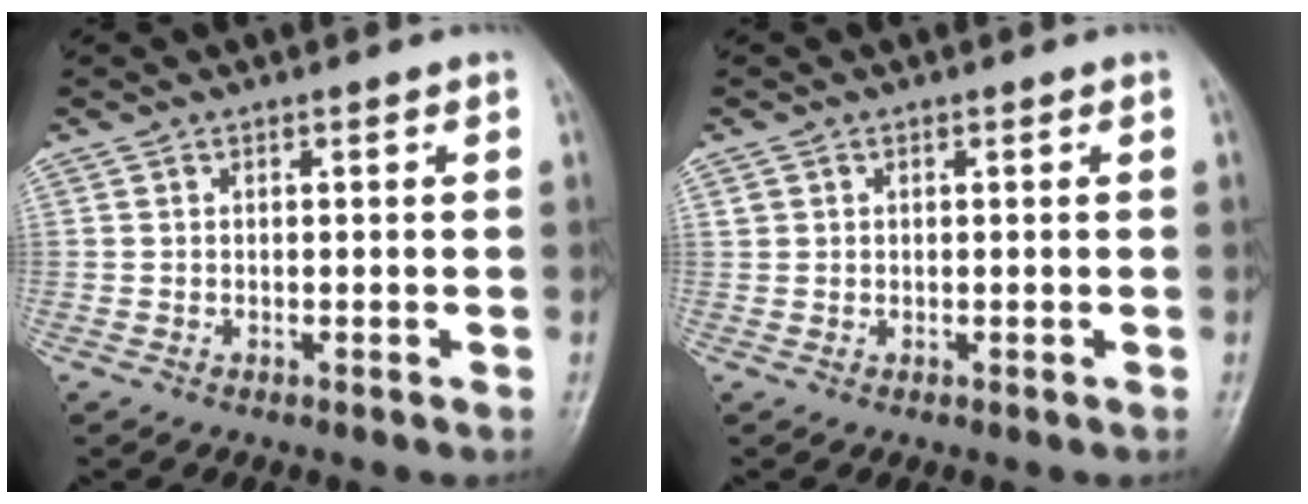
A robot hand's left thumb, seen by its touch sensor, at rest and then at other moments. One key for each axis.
{"total": 1.1, "fx": 0.3, "fy": 1.0, "fz": 0.4, "tx": -0.003, "ty": 0.002, "tz": 0.004}